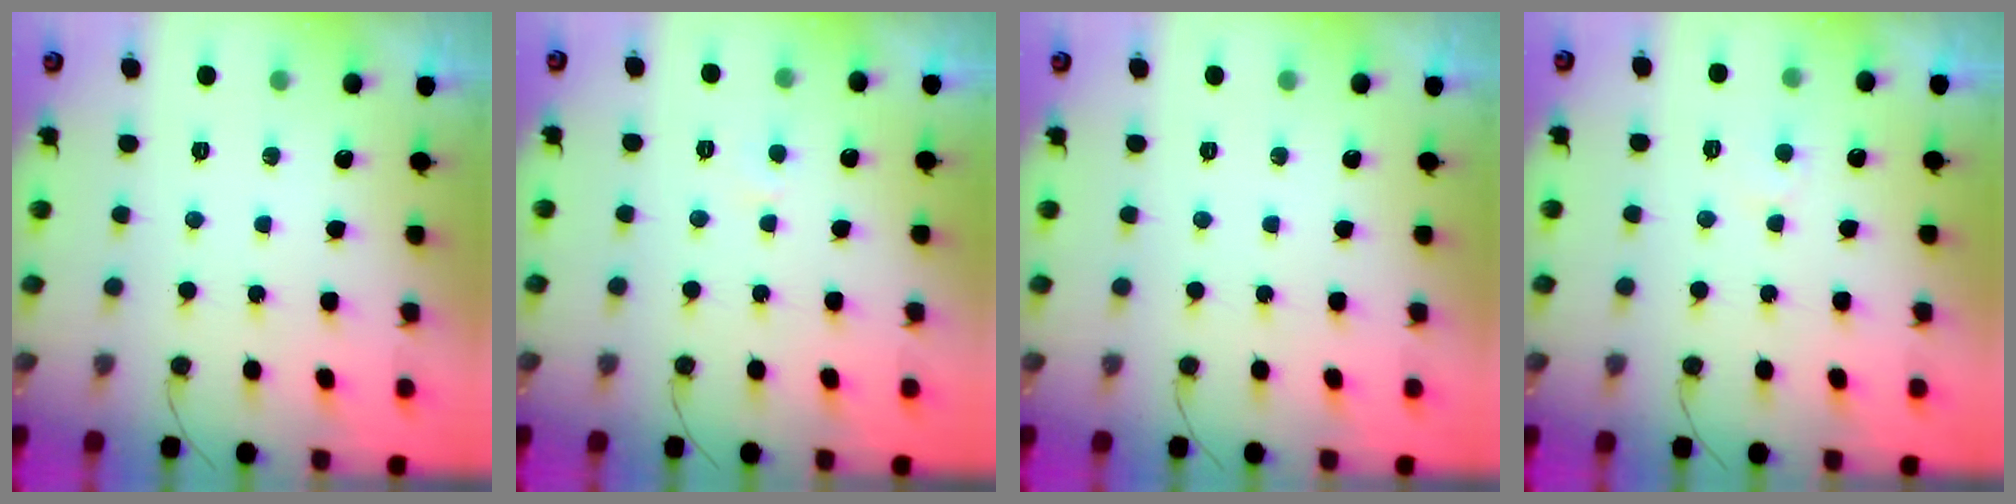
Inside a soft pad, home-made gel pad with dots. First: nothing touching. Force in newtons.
{"total": 2.8, "press": 2.8, "slide": 0.3}
{"total": 0.0}
{"total": 5.3, "press": 5.2, "slide": 0.4}